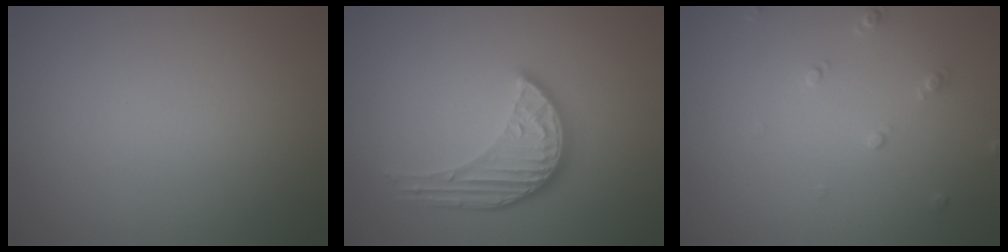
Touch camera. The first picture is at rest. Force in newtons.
{"total": 4.1, "press": 3.5, "slide": 2.2}
{"total": 1.3, "press": 1.2, "slide": 0.3}